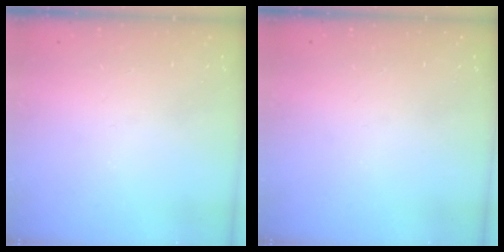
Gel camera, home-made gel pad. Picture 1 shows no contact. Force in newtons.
{"total": 0.0}